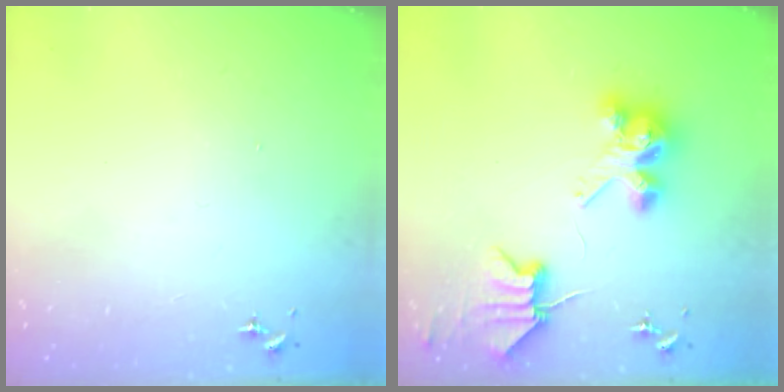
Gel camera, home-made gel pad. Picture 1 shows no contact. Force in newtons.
{"total": 7.4, "press": 7.4, "slide": 0.6}